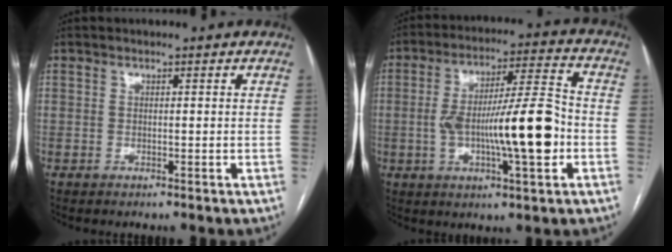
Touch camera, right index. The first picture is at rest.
{"total": 15.2, "force": [-2.7, 2.2, 14.8], "torque": [-0.255, 0.014, -0.040]}